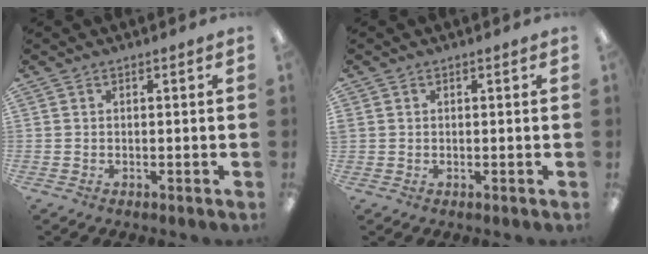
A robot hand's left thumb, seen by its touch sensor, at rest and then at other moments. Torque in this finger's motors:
{"motor_torque": [-0.17, 0.16, 0.18, -0.21, 0.02]}